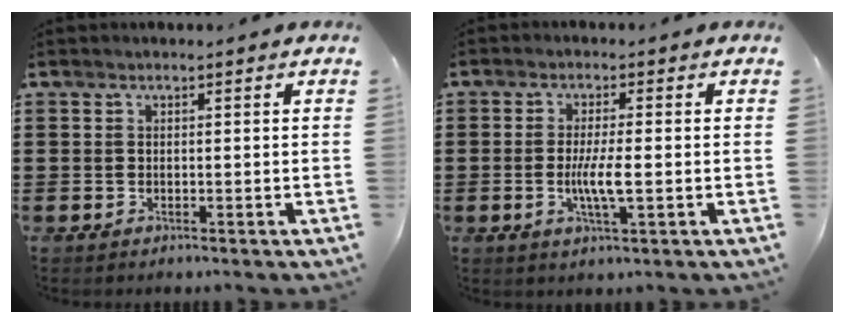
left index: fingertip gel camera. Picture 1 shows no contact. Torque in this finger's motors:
{"motor_torque": [1.19, 0.21, 0.37, 0.09]}